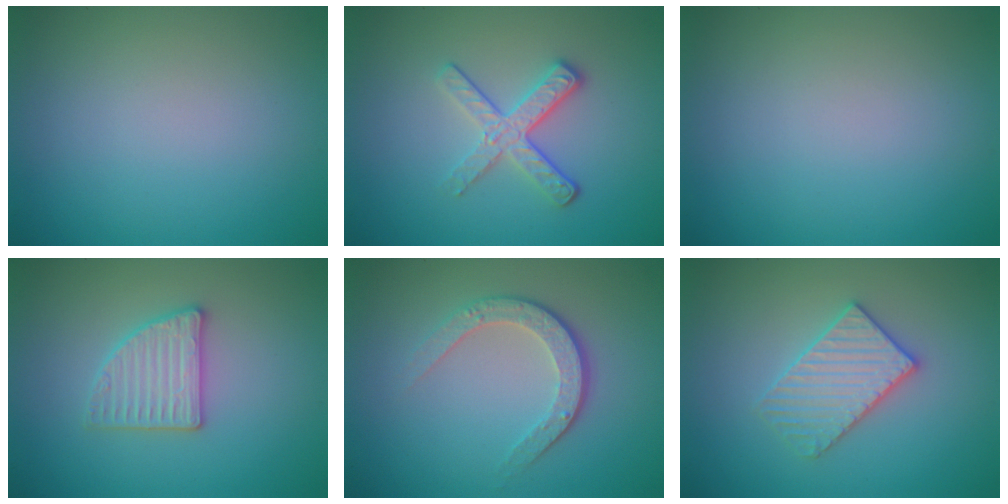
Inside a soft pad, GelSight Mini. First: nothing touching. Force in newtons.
{"total": 3.3, "press": 2.6, "slide": 2.0}
{"total": 0.0}
{"total": 2.8, "press": 2.8, "slide": 0.4}
{"total": 3.5, "press": 2.7, "slide": 2.3}
{"total": 3.1, "press": 3.1, "slide": 0.4}